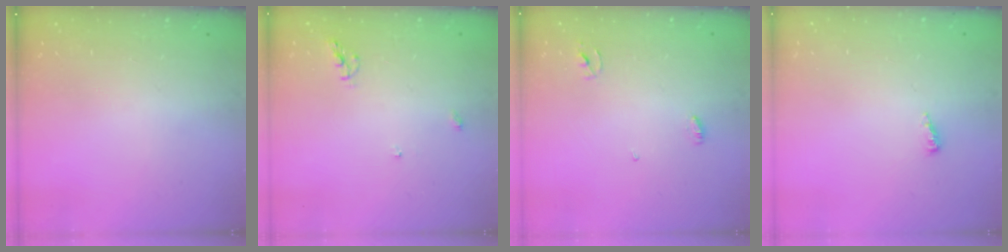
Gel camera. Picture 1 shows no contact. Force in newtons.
{"total": 5.6, "press": 5.6, "slide": 0.7}
{"total": 3.3, "press": 3.3, "slide": 0.3}
{"total": 2.5, "press": 2.5, "slide": 0.2}